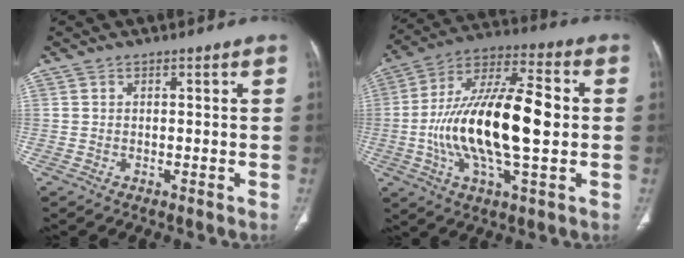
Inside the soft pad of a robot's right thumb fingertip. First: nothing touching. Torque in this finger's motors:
{"motor_torque": [0.87, 0.95, 2.14, -0.63, 0.39]}